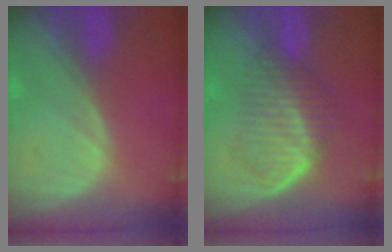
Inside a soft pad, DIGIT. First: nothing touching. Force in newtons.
{"total": 6.8, "press": 6.1, "slide": 3.1}